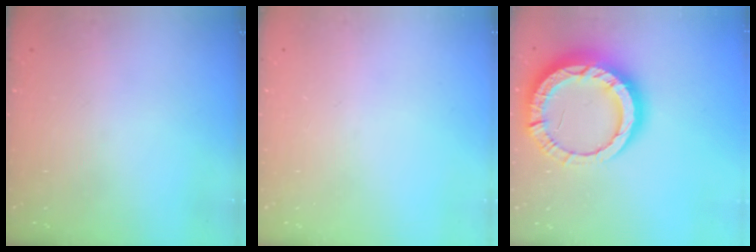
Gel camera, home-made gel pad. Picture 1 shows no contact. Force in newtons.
{"total": 0.0}
{"total": 17.4, "press": 17.3, "slide": 1.8}